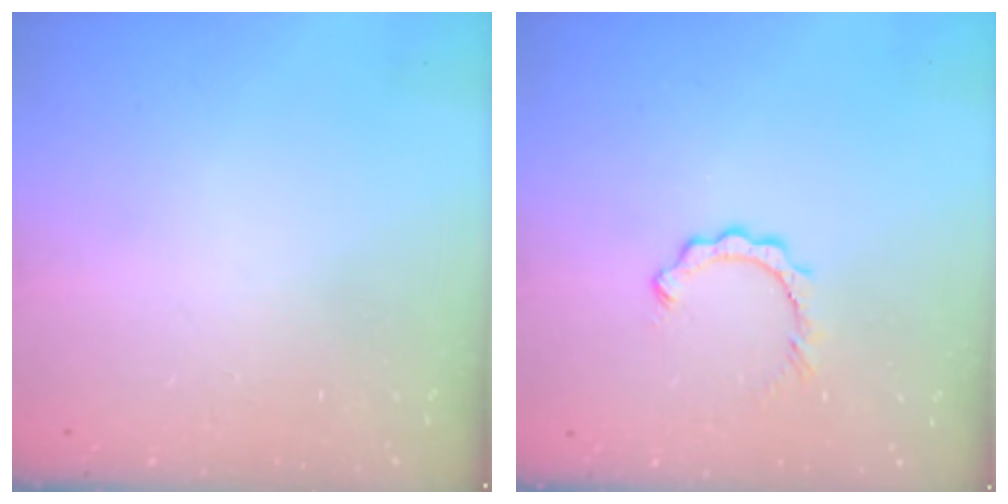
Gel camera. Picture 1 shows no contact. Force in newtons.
{"total": 2.3, "press": 2.3, "slide": 0.3}